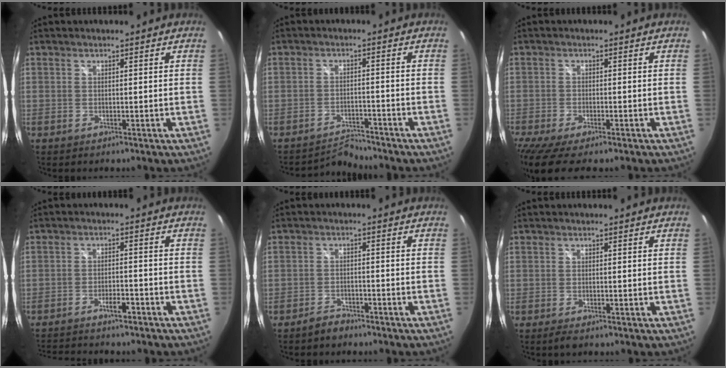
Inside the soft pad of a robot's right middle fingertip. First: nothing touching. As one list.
[{"total": 3.7, "force": [-3.2, -1.1, -1.4], "torque": [0.012, 0.011, -0.058]}, {"total": 8.4, "force": [-6.4, 0.9, 5.4], "torque": [-0.124, -0.047, -0.116]}, {"total": 7.4, "force": [-6.6, 1.2, 3.1], "torque": [-0.071, -0.003, -0.100]}, {"total": 1.9, "force": [-1.8, 0.4, 0.2], "torque": [-0.008, 0.004, -0.032]}, {"total": 1.5, "force": [-1.1, 0.3, 1.1], "torque": [-0.021, -0.007, -0.019]}]